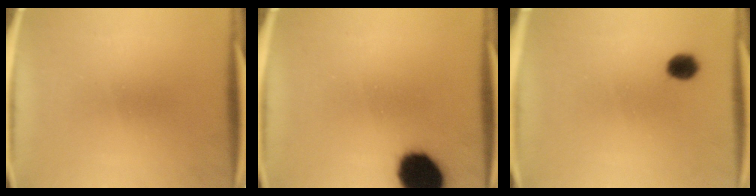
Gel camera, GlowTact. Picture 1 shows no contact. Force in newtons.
{"total": 15.1}
{"total": 4.4}